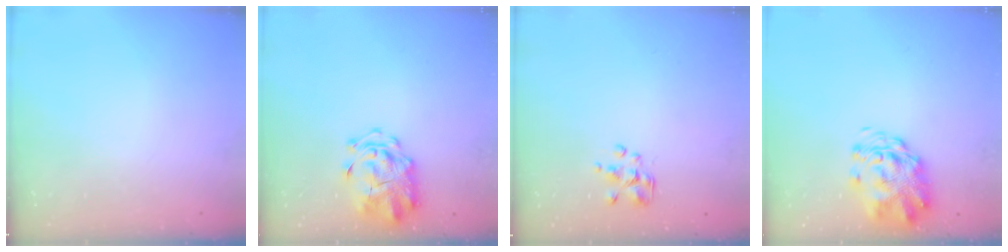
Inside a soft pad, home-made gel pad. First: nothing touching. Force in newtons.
{"total": 3.6, "press": 3.4, "slide": 1.3}
{"total": 2.3, "press": 2.1, "slide": 0.7}
{"total": 3.6, "press": 3.5, "slide": 1.1}